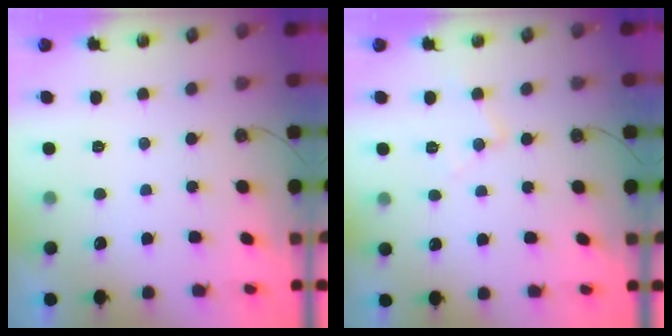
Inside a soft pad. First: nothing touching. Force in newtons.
{"total": 7.2, "press": 7.2, "slide": 0.5}